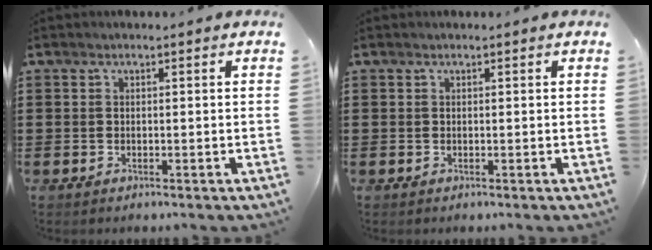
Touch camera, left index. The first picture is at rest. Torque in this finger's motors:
{"motor_torque": [0.24, -0.20, -0.09, -0.02]}